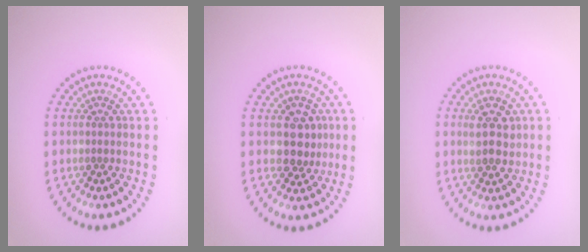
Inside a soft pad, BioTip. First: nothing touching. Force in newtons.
{"total": 2.9, "press": 2.7, "slide": 1.0}
{"total": 2.8, "press": 2.7, "slide": 0.6}